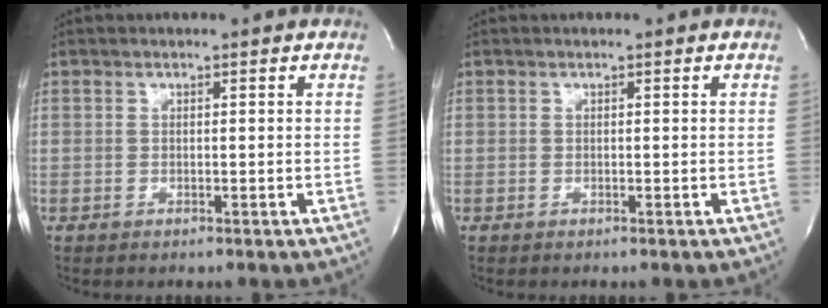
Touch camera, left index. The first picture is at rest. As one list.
[{"total": 0.0}]